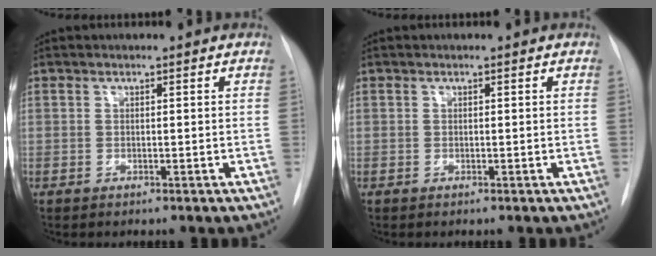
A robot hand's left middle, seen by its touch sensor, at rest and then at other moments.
{"total": 0.0}